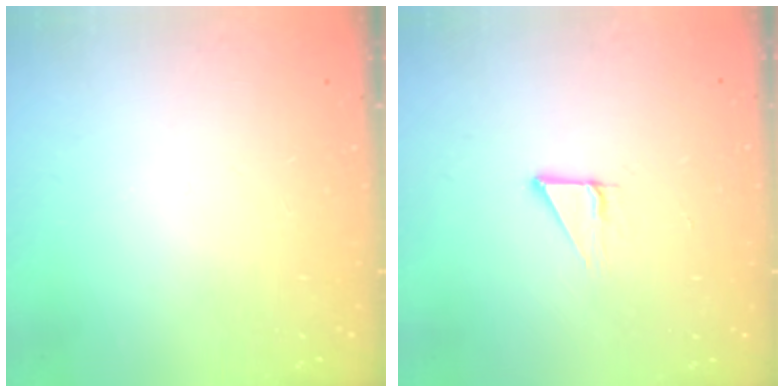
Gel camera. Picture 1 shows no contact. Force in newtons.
{"total": 2.9, "press": 2.9, "slide": 0.1}